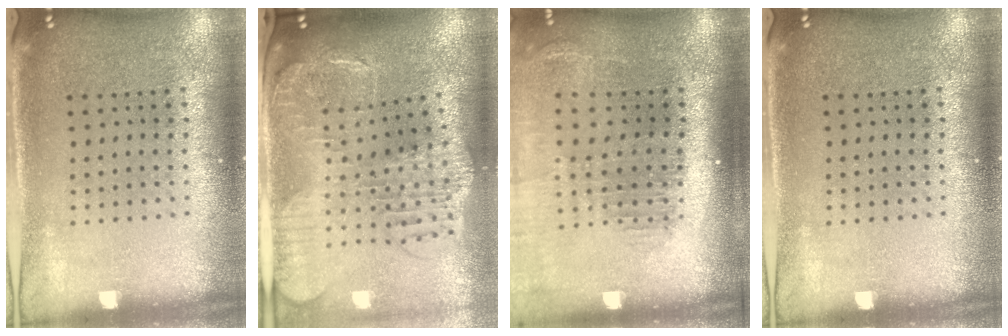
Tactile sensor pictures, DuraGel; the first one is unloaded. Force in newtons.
{"total": 2.5, "press": 2.2, "slide": 1.2}
{"total": 1.7, "press": 1.5, "slide": 0.7}
{"total": 0.0}